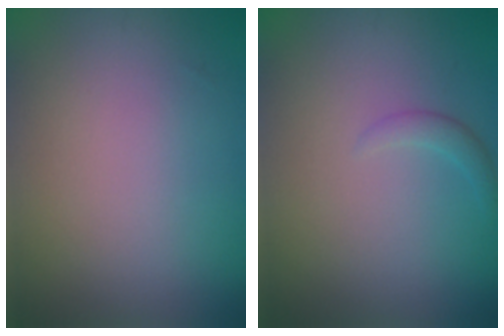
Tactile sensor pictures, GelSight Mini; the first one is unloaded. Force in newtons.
{"total": 1.1, "press": 1.1, "slide": 0.1}